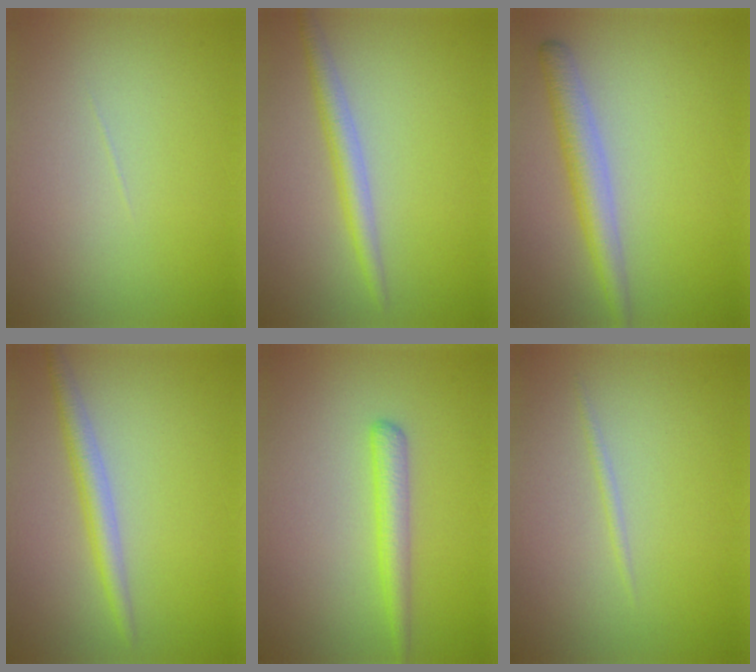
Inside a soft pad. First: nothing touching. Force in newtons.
{"total": 2.6, "press": 2.6, "slide": 0.0}
{"total": 3.5, "press": 3.4, "slide": 0.3}
{"total": 2.6, "press": 2.6, "slide": 0.0}
{"total": 2.5, "press": 2.5, "slide": 0.1}
{"total": 0.6, "press": 0.6, "slide": 0.0}